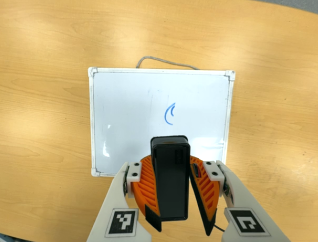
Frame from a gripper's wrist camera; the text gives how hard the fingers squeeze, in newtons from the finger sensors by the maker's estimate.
{"total": 9.8, "left": 10.1, "right": 9.5}